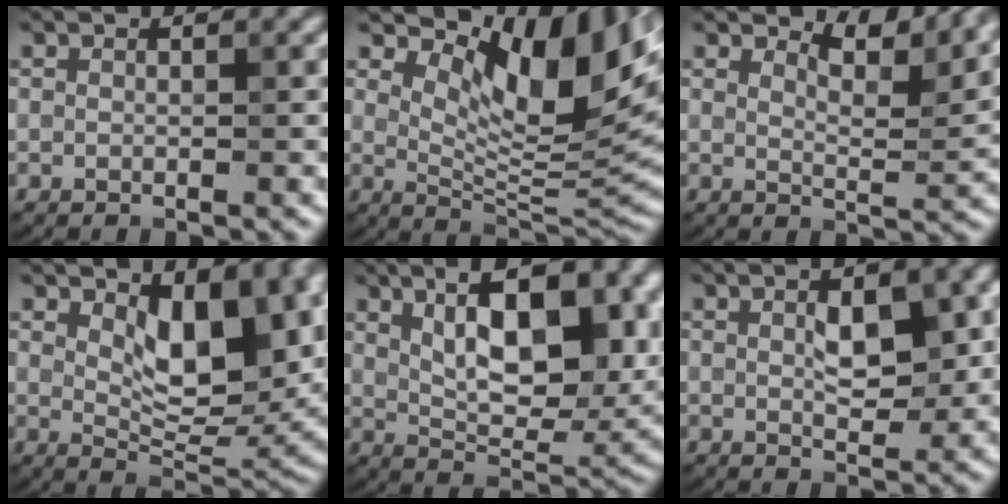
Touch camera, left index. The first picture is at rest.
{"total": 12.1, "force": [5.1, 5.0, 9.7], "torque": [-0.138, -0.003, 0.093]}
{"total": 5.7, "force": [4.9, 1.2, 2.7], "torque": [-0.043, 0.003, 0.070]}
{"total": 9.9, "force": [3.1, 4.8, 8.1], "torque": [-0.120, -0.014, 0.052]}
{"total": 12.5, "force": [4.1, 5.6, 10.4], "torque": [-0.139, 0.006, 0.064]}
{"total": 4.8, "force": [0.8, 2.2, 4.2], "torque": [-0.067, 0.001, 0.015]}